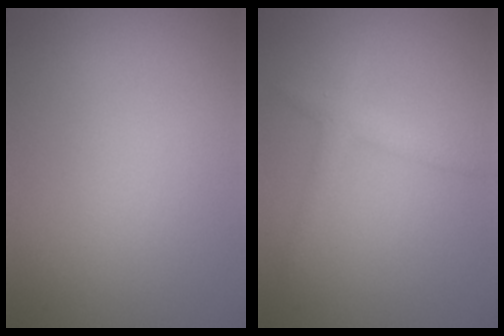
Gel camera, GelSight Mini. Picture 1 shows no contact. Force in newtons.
{"total": 2.0, "press": 2.0, "slide": 0.0}